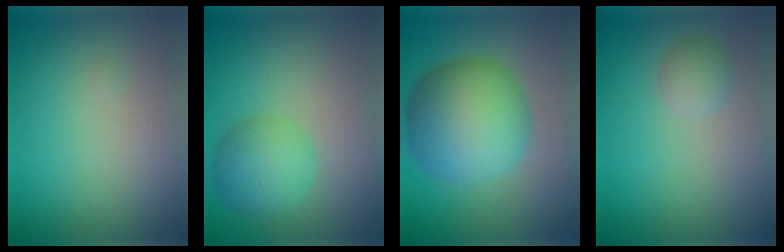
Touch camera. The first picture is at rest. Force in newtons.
{"total": 3.9, "press": 3.9, "slide": 0.1}
{"total": 9.8, "press": 9.8, "slide": 0.1}
{"total": 1.5, "press": 1.5, "slide": 0.0}